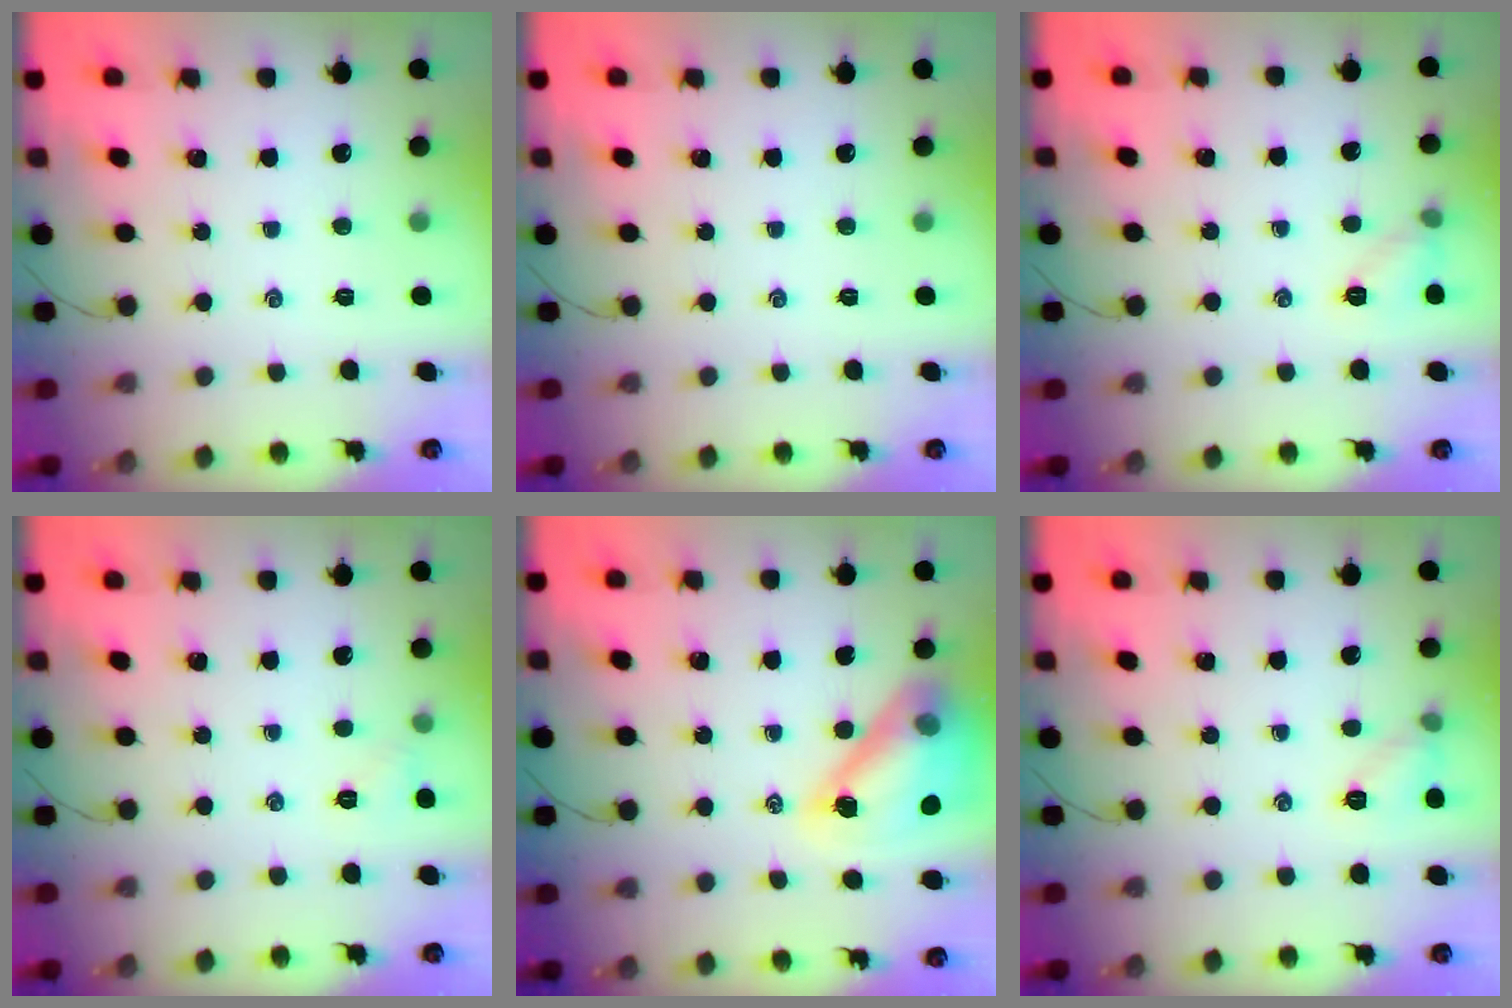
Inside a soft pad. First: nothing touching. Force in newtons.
{"total": 0.0}
{"total": 6.3, "press": 6.1, "slide": 1.8}
{"total": 3.9, "press": 3.7, "slide": 1.2}
{"total": 15.5, "press": 14.8, "slide": 4.6}
{"total": 6.3, "press": 6.1, "slide": 1.8}